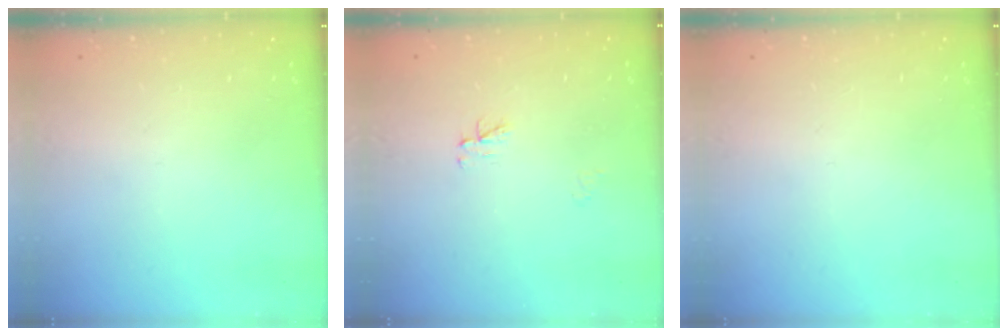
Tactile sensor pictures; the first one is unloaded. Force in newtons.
{"total": 3.0, "press": 3.0, "slide": 0.4}
{"total": 0.0}